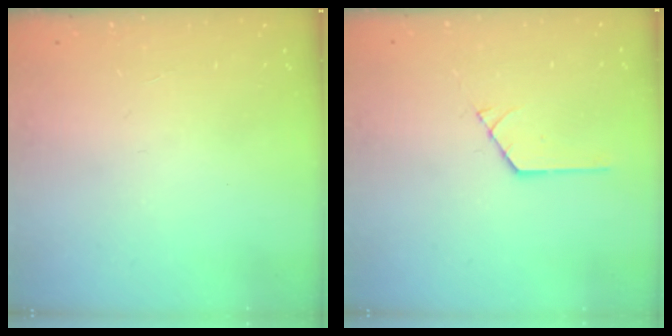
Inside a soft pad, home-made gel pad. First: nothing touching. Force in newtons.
{"total": 1.2, "press": 1.2, "slide": 0.1}